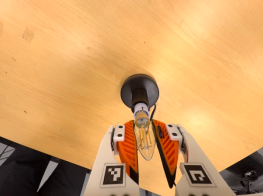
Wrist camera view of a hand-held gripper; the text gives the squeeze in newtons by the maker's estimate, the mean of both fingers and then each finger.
{"total": 12.8, "left": 12.9, "right": 12.6}